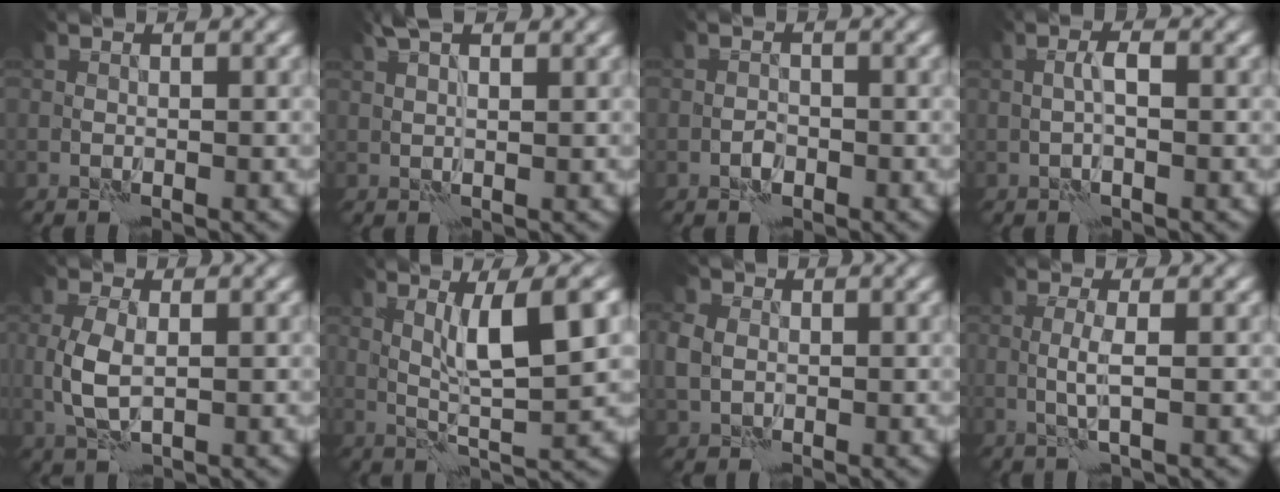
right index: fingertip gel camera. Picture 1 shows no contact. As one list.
[{"total": 2.6, "force": [1.9, 0.5, 1.6], "torque": [-0.033, 0.006, 0.032]}, {"total": 0.8, "force": [-0.5, 0.5, 0.4], "torque": [-0.003, 0.003, -0.009]}, {"total": 1.3, "force": [0.3, 0.1, 1.3], "torque": [-0.025, 0.004, 0.004]}, {"total": 3.2, "force": [0.2, 1.6, 2.8], "torque": [-0.070, -0.005, 0.005]}, {"total": 6.6, "force": [2.0, 0.7, 6.3], "torque": [-0.106, 0.000, 0.038]}, {"total": 3.6, "force": [0.3, 2.9, 2.0], "torque": [-0.056, 0.006, 0.004]}, {"total": 1.7, "force": [0.3, -0.1, 1.7], "torque": [-0.037, -0.004, 0.003]}]